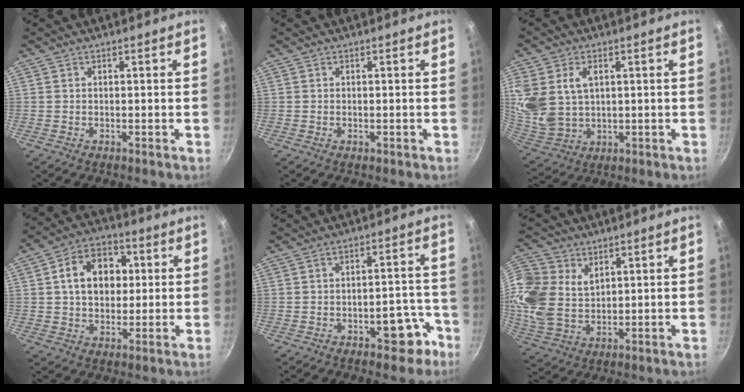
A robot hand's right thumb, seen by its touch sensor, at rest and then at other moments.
{"total": 0.5, "force": [-0.2, 0.3, 0.4], "torque": [-0.005, 0.000, -0.003]}
{"total": 15.6, "force": [3.9, 11.5, 9.9], "torque": [-0.217, -0.010, 0.090]}
{"total": 12.2, "force": [2.1, 9.1, 7.9], "torque": [-0.093, 0.015, 0.022]}
{"total": 7.4, "force": [-4.2, 3.8, 4.7], "torque": [-0.019, 0.046, -0.042]}
{"total": 13.0, "force": [4.7, 9.7, 7.2], "torque": [-0.151, -0.019, 0.091]}